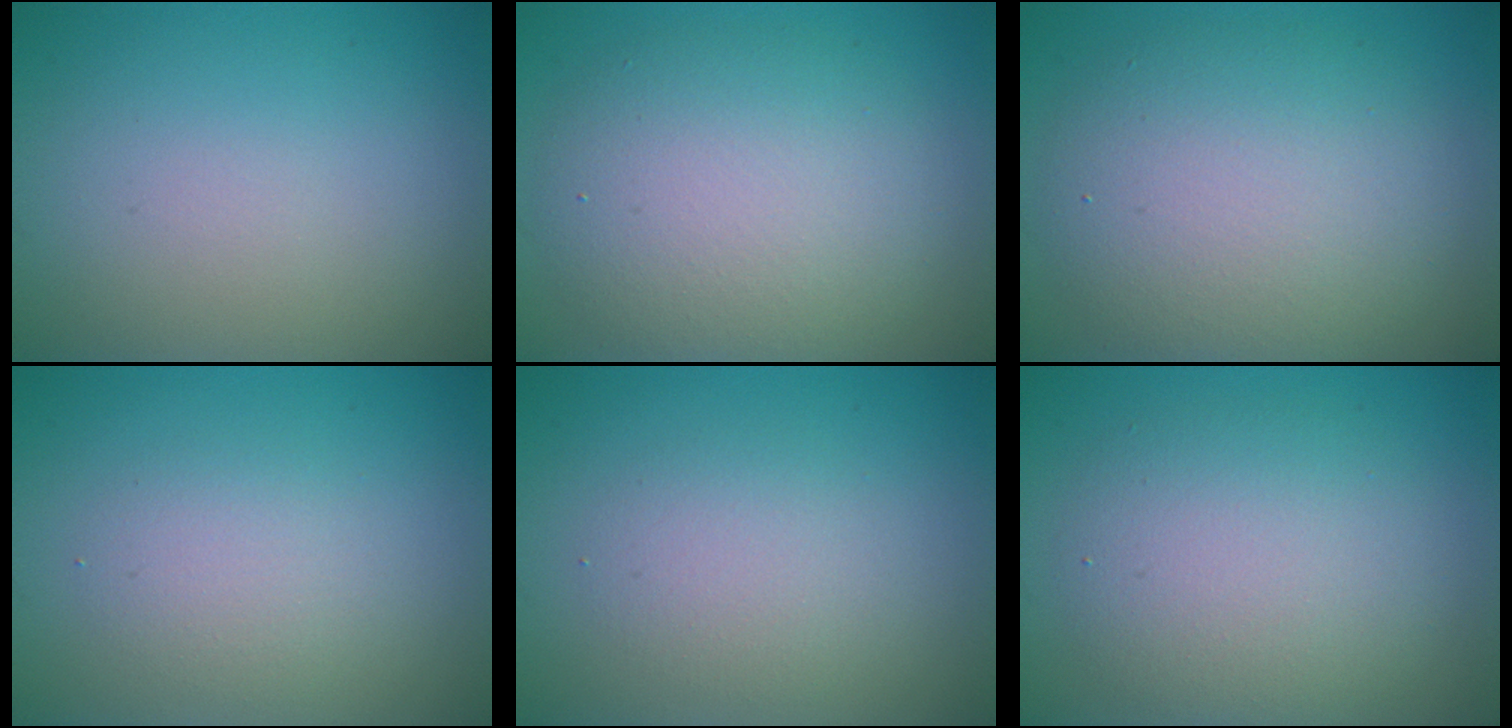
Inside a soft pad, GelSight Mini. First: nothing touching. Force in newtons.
{"total": 6.8, "press": 6.8, "slide": 0.4}
{"total": 7.5, "press": 7.5, "slide": 0.3}
{"total": 2.4, "press": 2.4, "slide": 0.0}
{"total": 2.5, "press": 2.5, "slide": 0.2}
{"total": 5.3, "press": 5.2, "slide": 0.5}